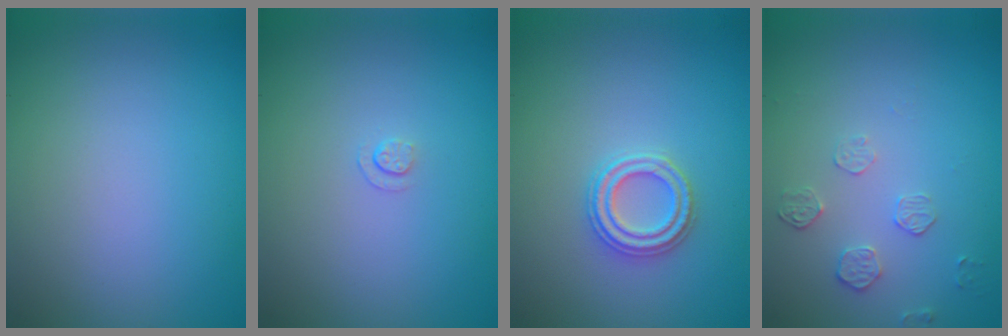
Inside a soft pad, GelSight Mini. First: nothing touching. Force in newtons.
{"total": 0.6, "press": 0.3, "slide": 0.6}
{"total": 2.6, "press": 2.6, "slide": 0.4}
{"total": 1.7, "press": 1.0, "slide": 1.4}